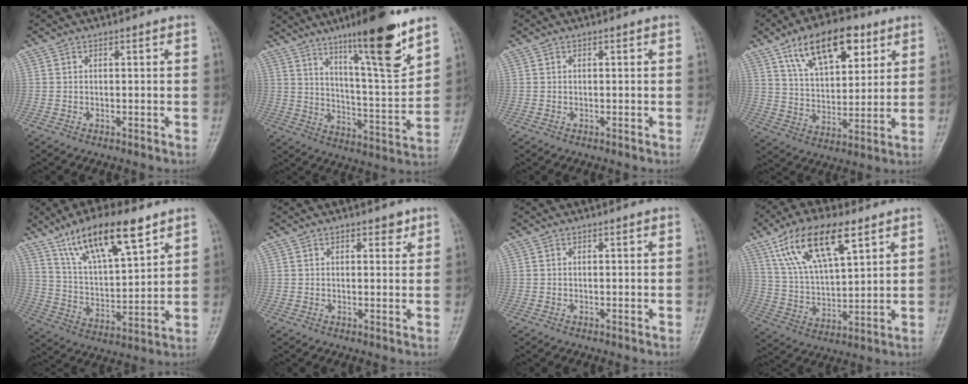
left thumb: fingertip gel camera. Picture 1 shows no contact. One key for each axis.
{"total": 17.7, "fx": 11.6, "fy": 2.1, "fz": 13.2, "tx": -0.184, "ty": -0.070, "tz": 0.187}
{"total": 0.0}
{"total": 16.3, "fx": 8.7, "fy": 8.2, "fz": 11.1, "tx": -0.141, "ty": -0.028, "tz": 0.149}
{"total": 16.3, "fx": 10.3, "fy": 5.0, "fz": 11.6, "tx": -0.181, "ty": -0.040, "tz": 0.191}
{"total": 2.2, "fx": 1.4, "fy": 1.1, "fz": 1.2, "tx": -0.002, "ty": -0.005, "tz": 0.016}
{"total": 0.0}
{"total": 16.0, "fx": 8.7, "fy": 6.2, "fz": 11.9, "tx": -0.202, "ty": -0.020, "tz": 0.165}